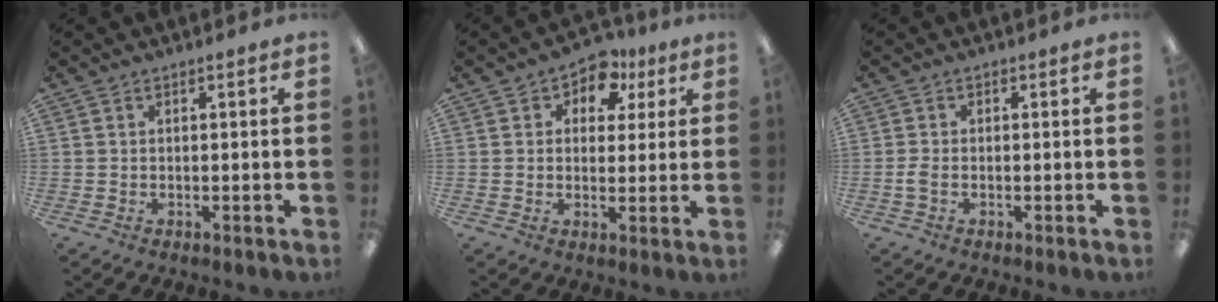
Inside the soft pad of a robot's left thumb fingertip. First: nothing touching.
{"total": 7.2, "force": [3.7, 5.1, 3.5], "torque": [-0.045, -0.011, 0.062]}
{"total": 2.0, "force": [-0.5, 1.0, 1.6], "torque": [-0.035, 0.000, -0.010]}